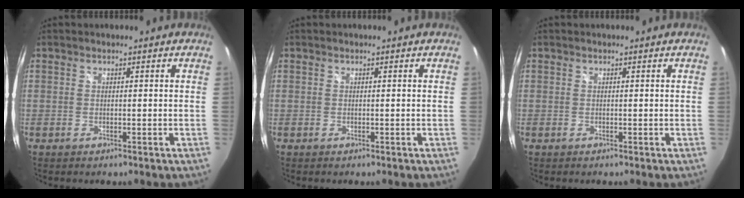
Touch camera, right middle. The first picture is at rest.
{"total": 0.0}
{"total": 0.0}